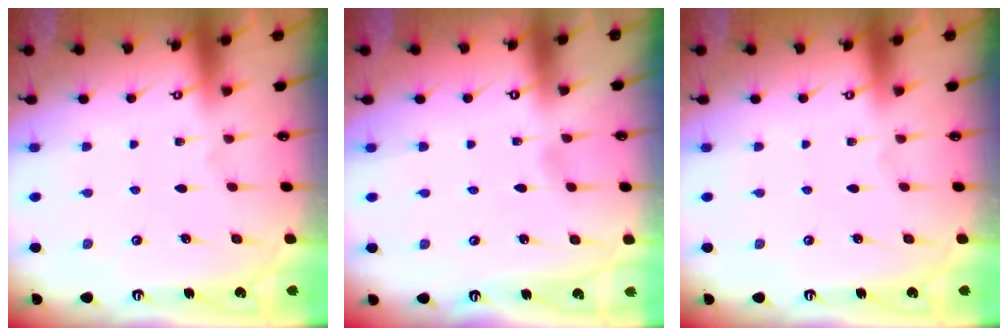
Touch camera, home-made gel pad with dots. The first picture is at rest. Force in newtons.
{"total": 1.6, "press": 1.6, "slide": 0.2}
{"total": 0.0}